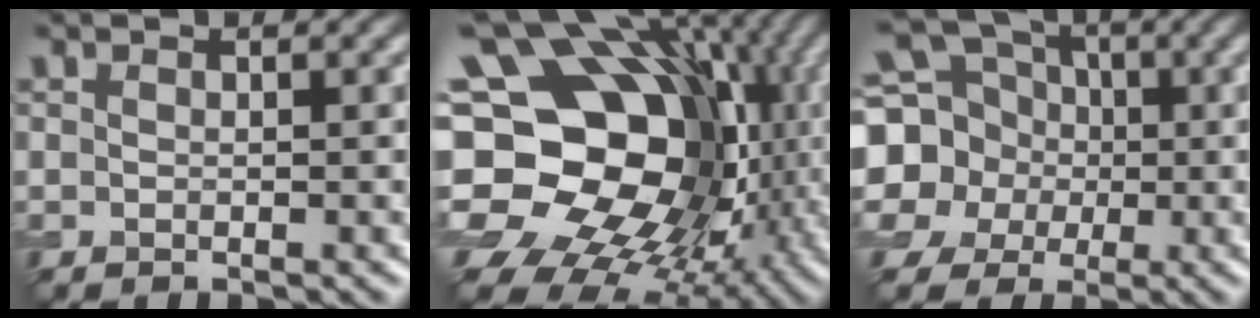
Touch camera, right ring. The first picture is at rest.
{"total": 21.2, "force": [-0.8, 16.4, 13.4], "torque": [-0.240, -0.008, -0.002]}
{"total": 12.6, "force": [0.3, 11.4, 5.2], "torque": [-0.163, 0.013, -0.028]}